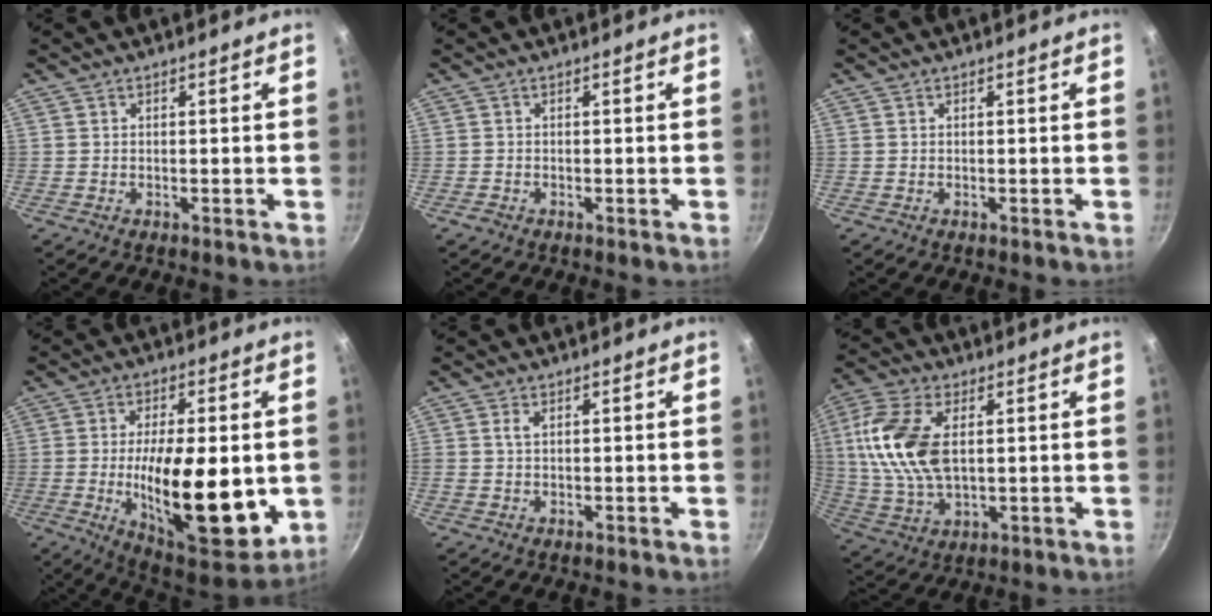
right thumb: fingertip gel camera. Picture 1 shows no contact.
{"total": 0.7, "force": [-0.5, 0.4, 0.3], "torque": [-0.009, 0.003, -0.011]}
{"total": 0.0}
{"total": 21.4, "force": [-2.4, 8.3, 19.6], "torque": [-0.287, -0.011, -0.034]}
{"total": 1.6, "force": [0.5, 1.0, 1.2], "torque": [-0.018, 0.001, 0.008]}
{"total": 14.9, "force": [2.7, 8.3, 12.1], "torque": [-0.239, -0.004, 0.051]}